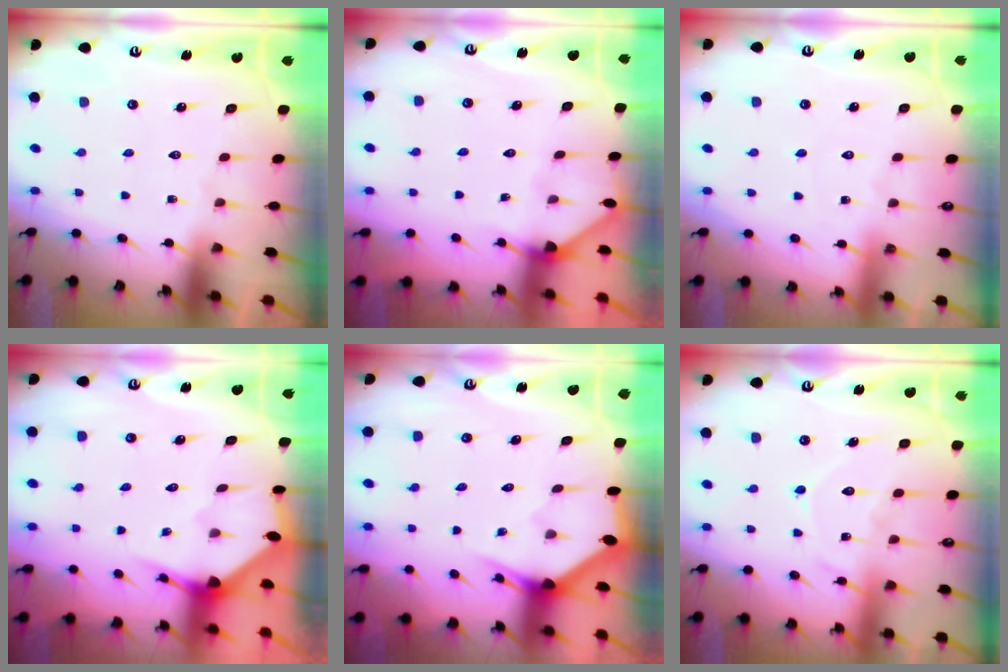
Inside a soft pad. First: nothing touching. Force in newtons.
{"total": 3.1, "press": 3.1, "slide": 0.2}
{"total": 2.4, "press": 2.4, "slide": 0.3}
{"total": 2.8, "press": 2.8, "slide": 0.2}
{"total": 3.1, "press": 3.1, "slide": 0.1}
{"total": 10.5, "press": 10.4, "slide": 1.0}